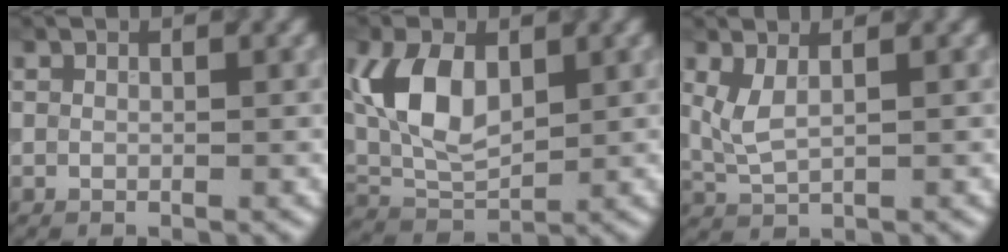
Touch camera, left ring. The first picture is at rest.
{"total": 7.3, "force": [1.7, 4.1, 5.8], "torque": [-0.133, 0.003, 0.034]}
{"total": 2.2, "force": [1.0, 0.4, 1.9], "torque": [-0.054, -0.007, 0.029]}